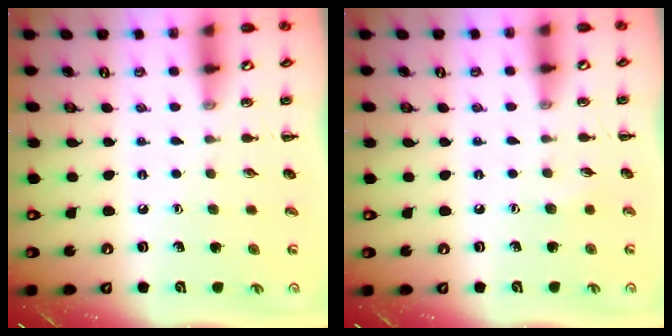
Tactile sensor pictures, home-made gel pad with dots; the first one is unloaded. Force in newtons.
{"total": 3.8, "press": 3.7, "slide": 1.0}